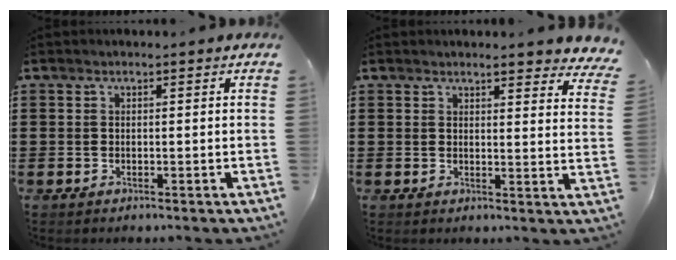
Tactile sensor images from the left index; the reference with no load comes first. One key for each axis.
{"total": 3.8, "fx": 3.5, "fy": 0.1, "fz": 1.5, "tx": -0.033, "ty": -0.016, "tz": 0.061}